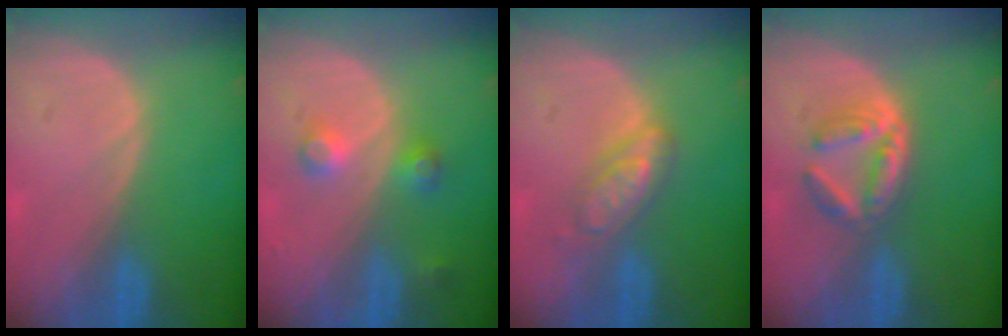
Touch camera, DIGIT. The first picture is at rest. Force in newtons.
{"total": 3.7, "press": 3.7, "slide": 0.5}
{"total": 5.0, "press": 5.0, "slide": 0.2}
{"total": 5.8, "press": 5.3, "slide": 2.4}